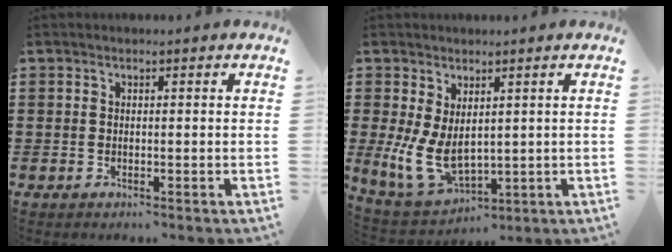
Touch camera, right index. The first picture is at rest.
{"total": 7.7, "force": [0.8, 4.7, 6.0], "torque": [-0.153, -0.011, 0.018]}